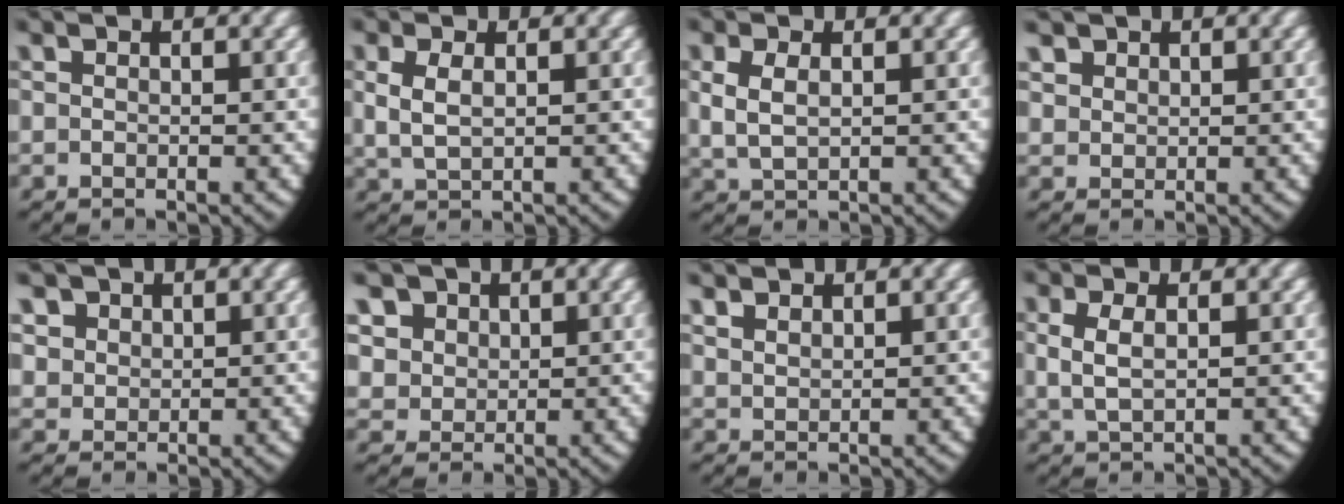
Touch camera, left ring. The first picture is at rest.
{"total": 3.3, "force": [0.7, 2.3, 2.2], "torque": [-0.057, 0.000, 0.017]}
{"total": 3.7, "force": [0.7, 2.8, 2.3], "torque": [-0.060, 0.000, 0.017]}
{"total": 2.3, "force": [1.5, 1.6, 0.8], "torque": [-0.024, -0.004, 0.036]}
{"total": 4.2, "force": [1.9, 3.4, 1.7], "torque": [-0.053, -0.006, 0.040]}
{"total": 6.8, "force": [2.0, 5.8, 2.9], "torque": [-0.087, -0.012, 0.040]}
{"total": 1.8, "force": [1.7, 0.6, 0.4], "torque": [-0.010, -0.001, 0.039]}
{"total": 3.0, "force": [0.7, 1.9, 2.2], "torque": [-0.058, -0.002, 0.017]}